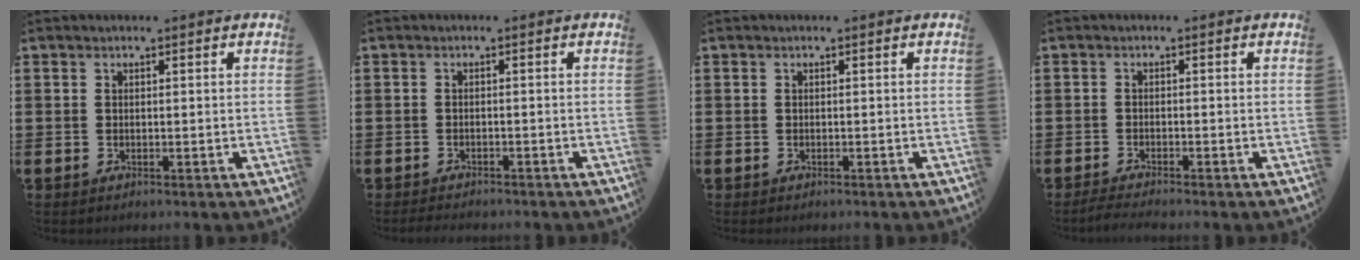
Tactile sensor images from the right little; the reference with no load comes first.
{"total": 1.0, "force": [-1.0, 0.1, 0.1], "torque": [-0.006, 0.000, -0.020]}
{"total": 0.0}
{"total": 1.2, "force": [-1.1, 0.0, 0.6], "torque": [-0.011, -0.001, -0.020]}